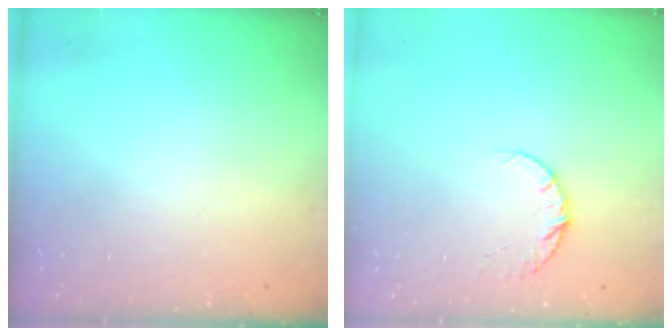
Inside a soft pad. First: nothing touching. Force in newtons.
{"total": 6.3, "press": 6.3, "slide": 0.6}